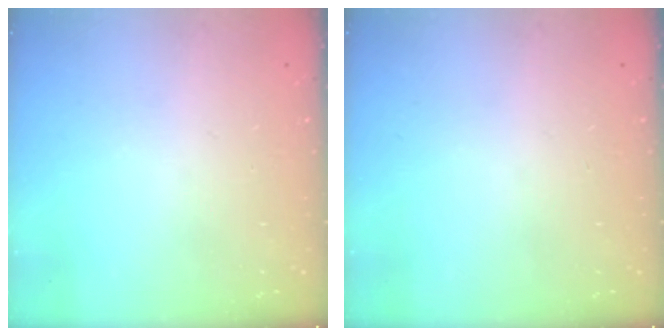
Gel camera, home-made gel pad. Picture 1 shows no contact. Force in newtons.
{"total": 0.0}